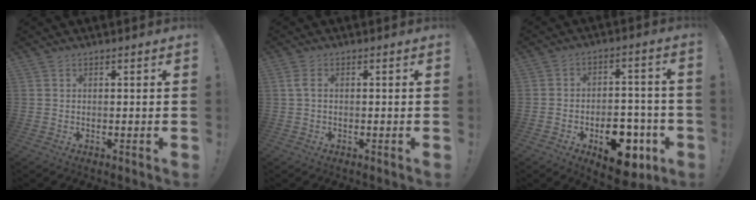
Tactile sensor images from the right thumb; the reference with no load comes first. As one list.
[{"total": 2.1, "force": [0.2, 1.0, 1.8], "torque": [-0.038, 0.006, 0.004]}, {"total": 13.9, "force": [-6.8, 8.3, 8.8], "torque": [-0.092, 0.061, -0.100]}]